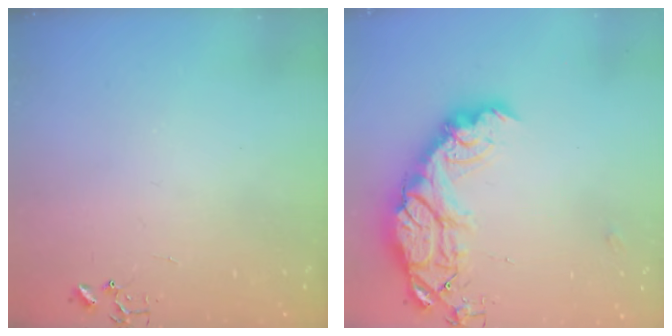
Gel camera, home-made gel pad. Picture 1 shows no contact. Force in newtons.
{"total": 19.2, "press": 19.1, "slide": 1.5}